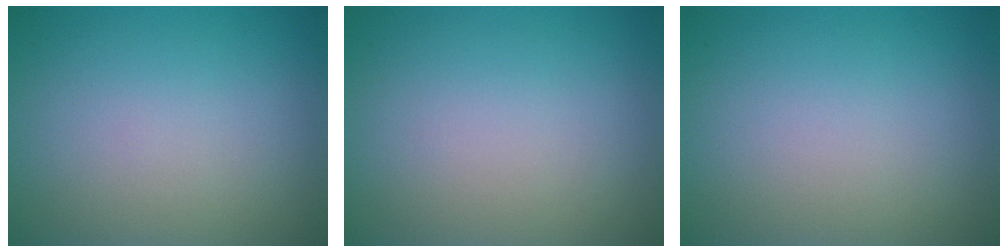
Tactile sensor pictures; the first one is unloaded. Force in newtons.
{"total": 0.0}
{"total": 0.0}